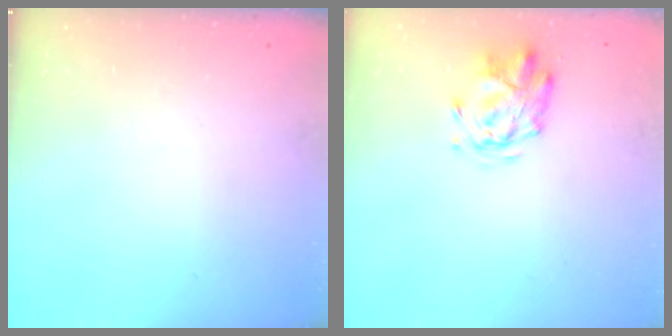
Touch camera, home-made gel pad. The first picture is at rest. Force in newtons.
{"total": 2.8, "press": 2.4, "slide": 1.4}